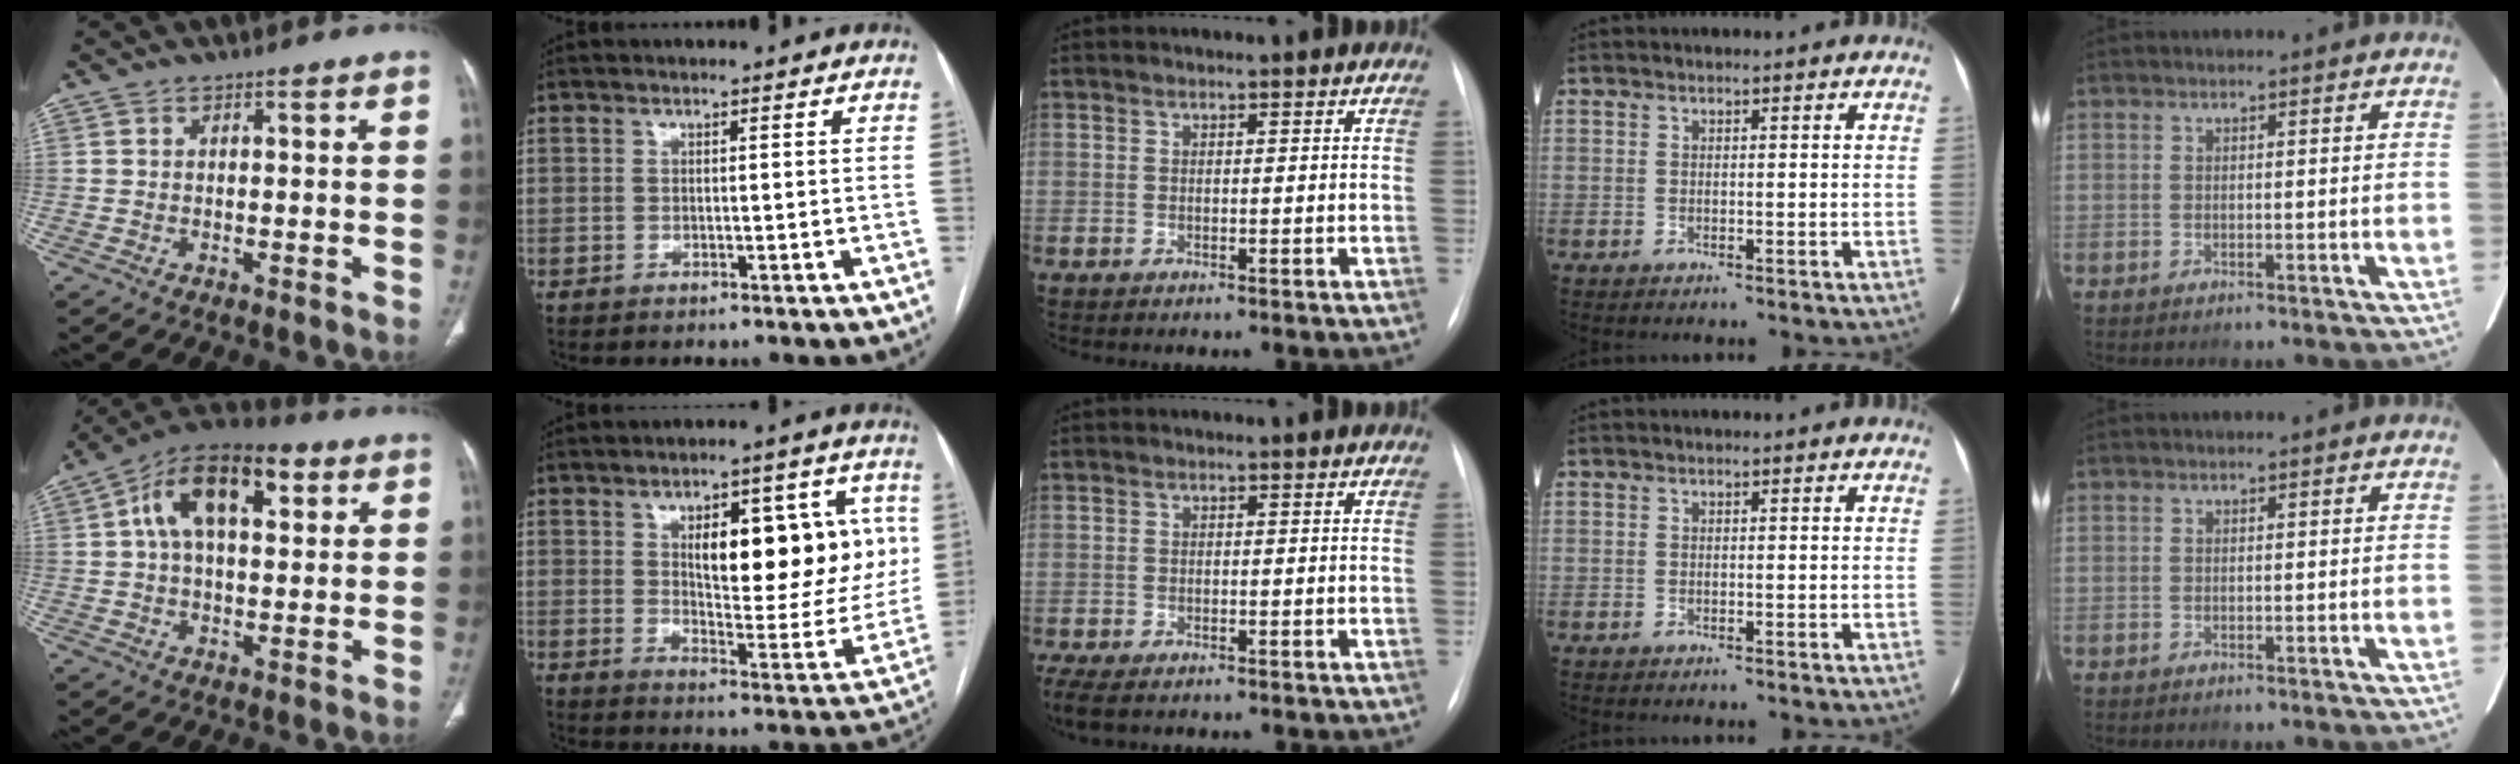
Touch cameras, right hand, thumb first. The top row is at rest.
{"thumb": {"total": 16.3, "force": [5.3, 8.6, 12.8], "torque": [-0.191, 0.022, 0.080]}, "index": {"total": 17.1, "force": [4.2, 6.4, 15.3], "torque": [-0.196, 0.010, 0.069]}, "middle": {"total": 6.7, "force": [-5.0, 2.7, 3.6], "torque": [-0.073, -0.009, -0.075]}}